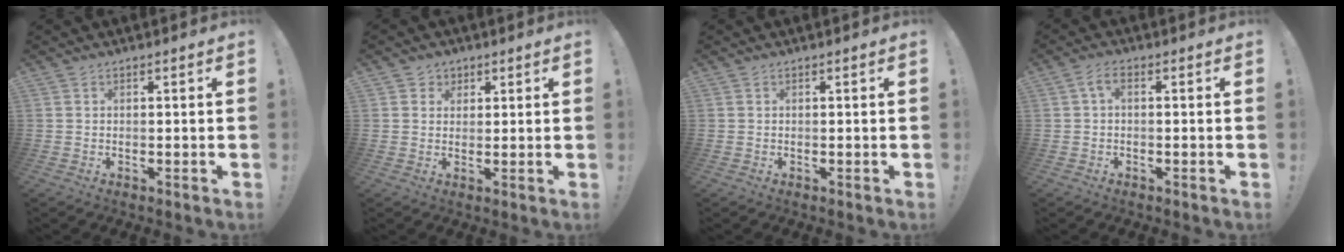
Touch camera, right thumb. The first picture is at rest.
{"total": 3.5, "force": [1.6, 3.1, 0.5], "torque": [-0.001, -0.006, 0.027]}
{"total": 0.0}
{"total": 2.7, "force": [0.1, 1.0, 2.5], "torque": [-0.046, 0.006, 0.002]}